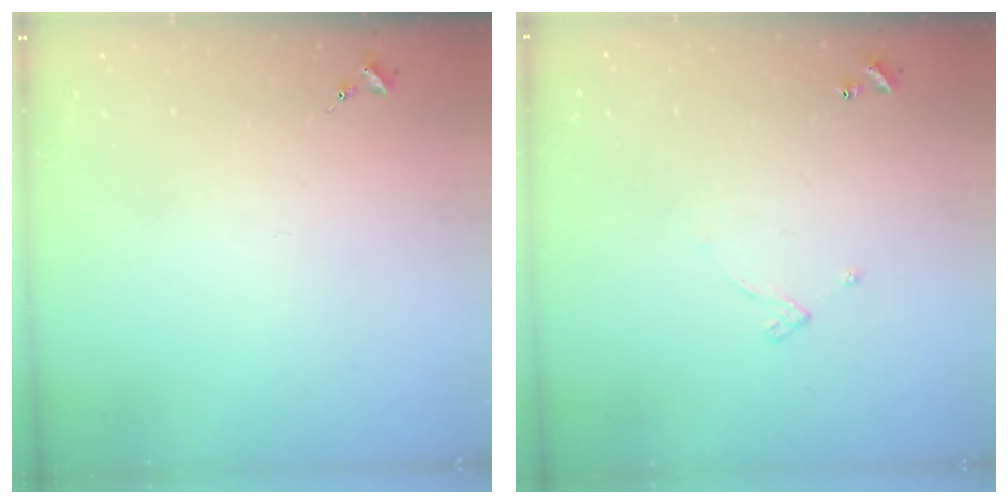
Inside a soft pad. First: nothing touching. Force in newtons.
{"total": 3.2, "press": 3.1, "slide": 0.3}